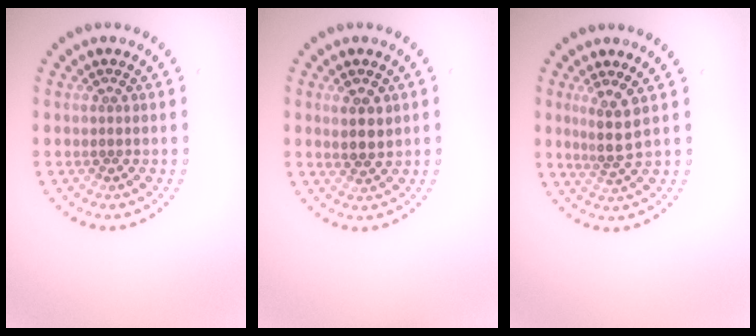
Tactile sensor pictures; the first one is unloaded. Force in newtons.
{"total": 2.3, "press": 2.1, "slide": 0.8}
{"total": 2.7, "press": 2.0, "slide": 1.8}